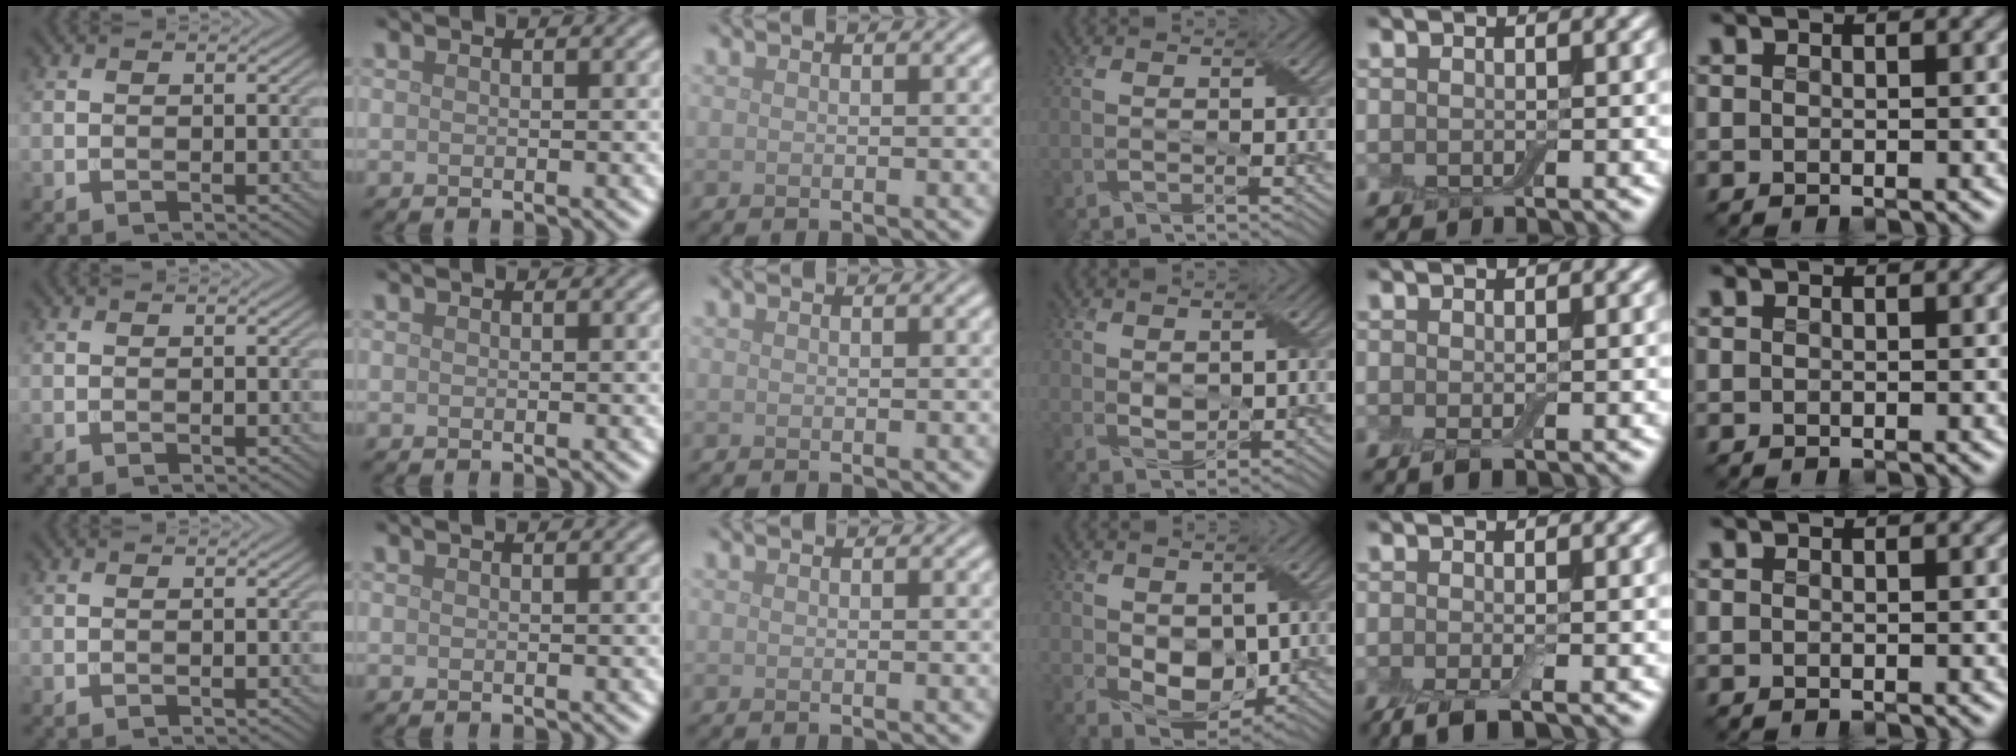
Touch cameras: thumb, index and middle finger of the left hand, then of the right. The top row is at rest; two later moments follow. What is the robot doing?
{"motion": "peel", "object": "small bumper sticker"}